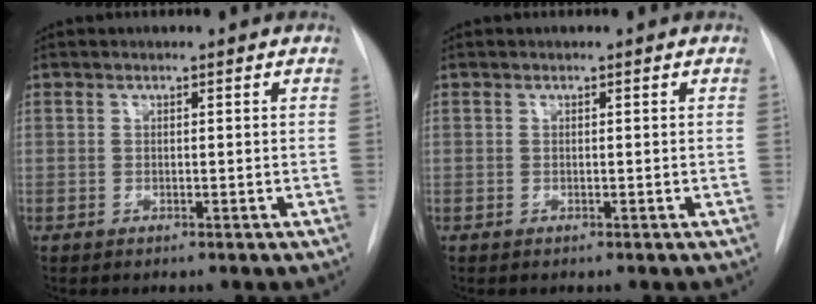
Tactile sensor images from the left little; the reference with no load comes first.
{"total": 0.0}